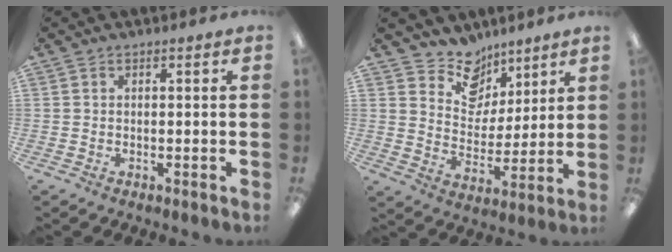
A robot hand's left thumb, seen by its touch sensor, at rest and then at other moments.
{"total": 11.3, "force": [8.7, 6.9, 1.9], "torque": [-0.036, -0.064, 0.165]}